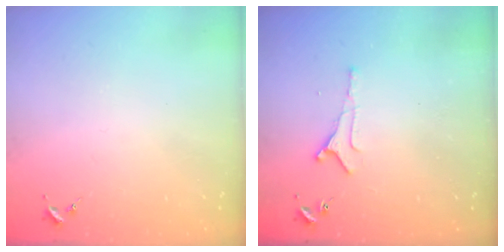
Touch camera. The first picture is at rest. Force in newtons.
{"total": 3.8, "press": 3.7, "slide": 0.5}